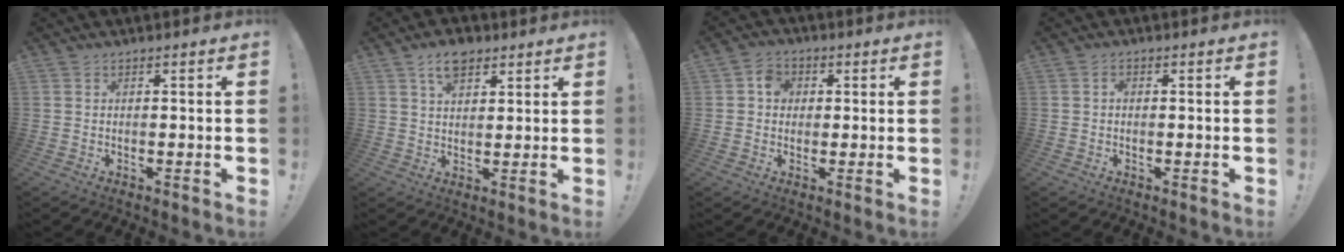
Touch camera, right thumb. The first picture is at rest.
{"total": 7.0, "force": [4.3, 4.0, 3.7], "torque": [-0.061, -0.009, 0.079]}
{"total": 5.3, "force": [0.7, 4.6, 2.5], "torque": [-0.035, 0.009, 0.012]}
{"total": 1.0, "force": [-0.2, 0.8, 0.6], "torque": [-0.018, 0.007, -0.004]}